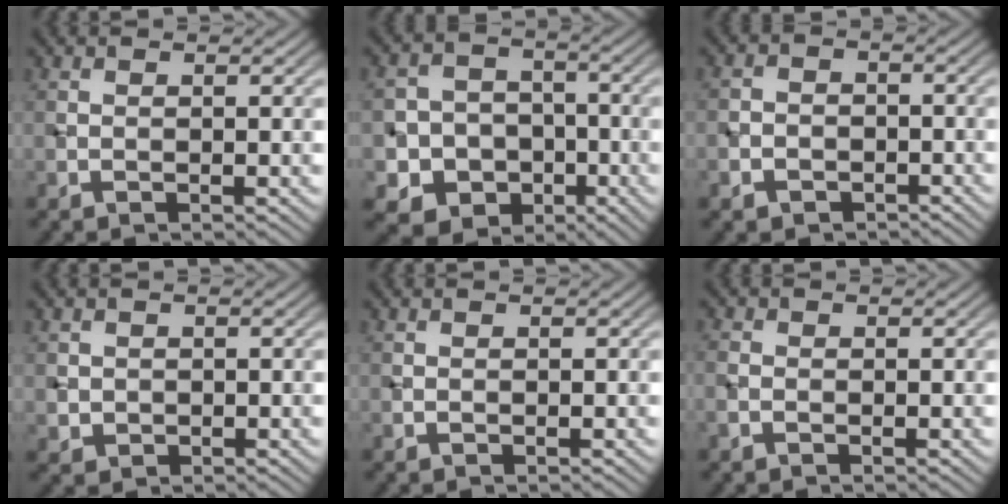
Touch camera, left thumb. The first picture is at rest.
{"total": 8.7, "force": [-3.2, 7.7, 2.6], "torque": [-0.071, -0.009, -0.087]}
{"total": 3.7, "force": [-2.1, 2.9, 1.0], "torque": [-0.012, 0.000, -0.047]}
{"total": 1.6, "force": [0.1, 1.6, 0.4], "torque": [-0.012, -0.009, 0.004]}
{"total": 0.0}
{"total": 1.2, "force": [-0.6, 0.8, 0.7], "torque": [-0.018, 0.001, -0.015]}